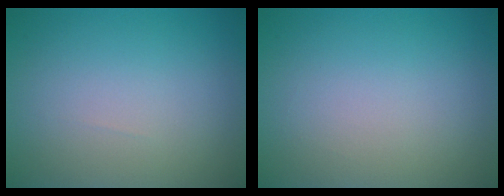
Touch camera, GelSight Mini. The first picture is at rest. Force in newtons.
{"total": 0.0}